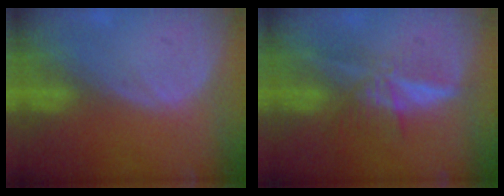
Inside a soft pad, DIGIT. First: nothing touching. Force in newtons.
{"total": 5.8, "press": 5.5, "slide": 2.0}